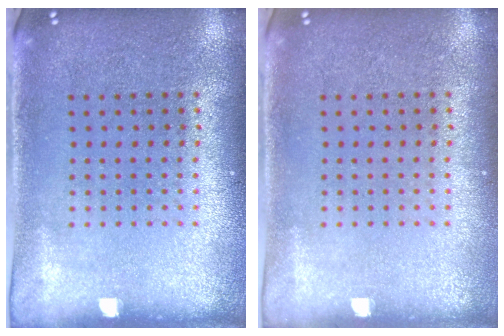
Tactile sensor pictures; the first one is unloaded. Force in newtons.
{"total": 0.0}